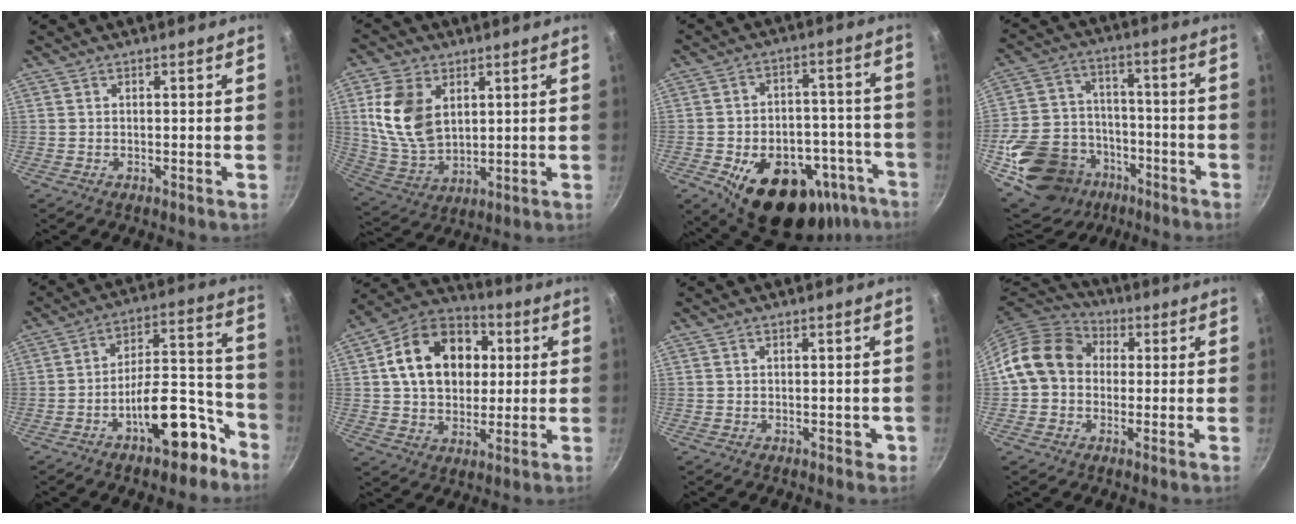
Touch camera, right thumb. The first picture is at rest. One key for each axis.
{"total": 13.3, "fx": 3.6, "fy": 8.8, "fz": 9.3, "tx": -0.166, "ty": -0.021, "tz": 0.084}
{"total": 24.7, "fx": -12.8, "fy": 14.8, "fz": 15.1, "tx": -0.160, "ty": 0.045, "tz": -0.163}
{"total": 21.9, "fx": -10.4, "fy": 16.5, "fz": 9.9, "tx": -0.164, "ty": 0.060, "tz": -0.159}
{"total": 15.3, "fx": -8.4, "fy": 6.5, "fz": 11.0, "tx": -0.117, "ty": 0.087, "tz": -0.118}
{"total": 18.2, "fx": 3.5, "fy": 13.6, "fz": 11.6, "tx": -0.161, "ty": 0.022, "tz": 0.049}
{"total": 1.2, "fx": -0.1, "fy": 0.9, "fz": 0.8, "tx": -0.001, "ty": 0.002, "tz": 0.000}
{"total": 12.6, "fx": 1.2, "fy": 10.5, "fz": 6.9, "tx": -0.089, "ty": 0.029, "tz": 0.004}